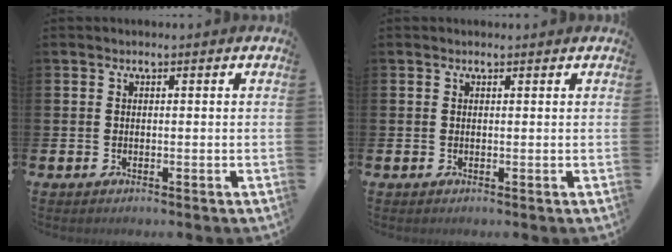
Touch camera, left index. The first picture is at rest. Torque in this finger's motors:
{"motor_torque": [0.86, -1.28, 0.00, -0.01]}